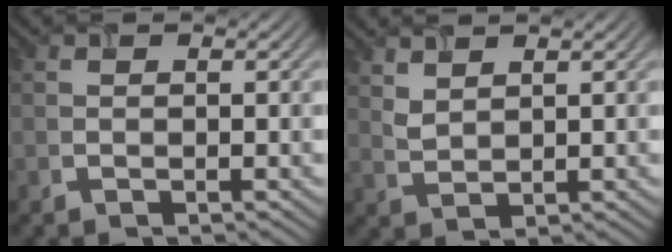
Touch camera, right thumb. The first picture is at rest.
{"total": 2.6, "force": [2.1, 0.9, 1.2], "torque": [-0.032, -0.002, 0.049]}